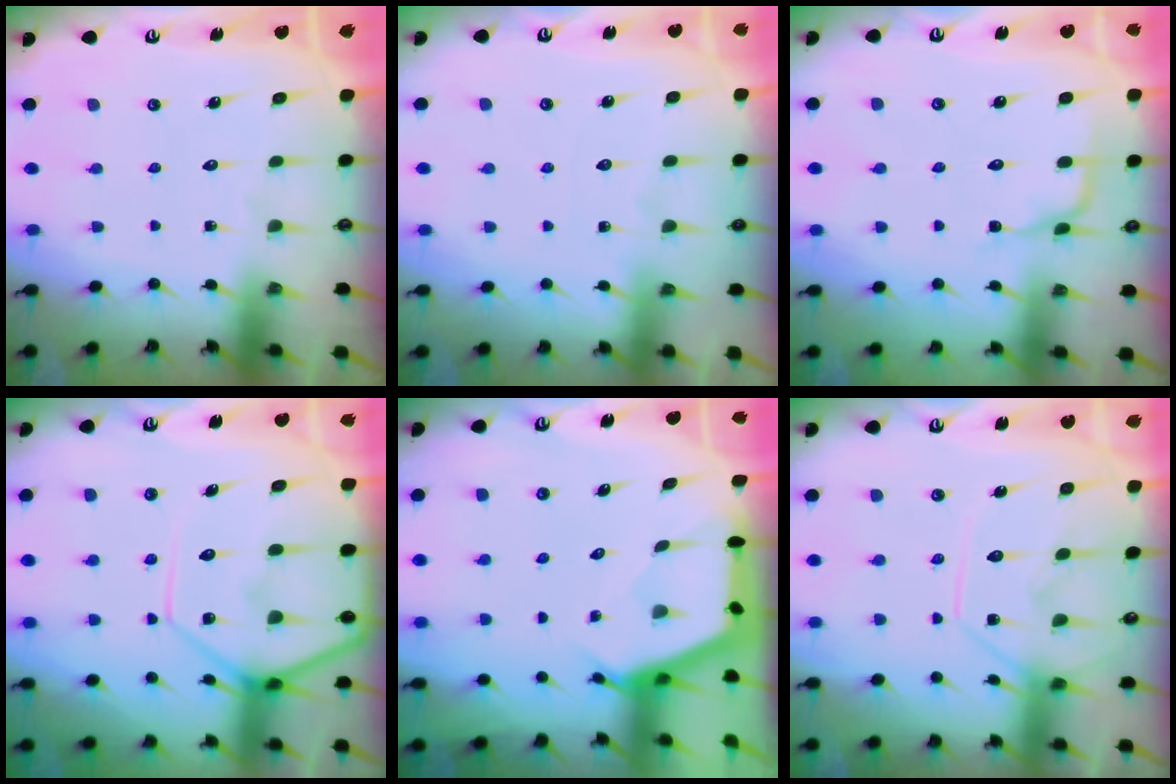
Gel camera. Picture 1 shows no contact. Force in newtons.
{"total": 3.4, "press": 3.4, "slide": 0.5}
{"total": 2.8, "press": 2.8, "slide": 0.4}
{"total": 13.9, "press": 13.9, "slide": 1.4}
{"total": 2.7, "press": 2.7, "slide": 0.4}
{"total": 11.2, "press": 11.1, "slide": 0.8}